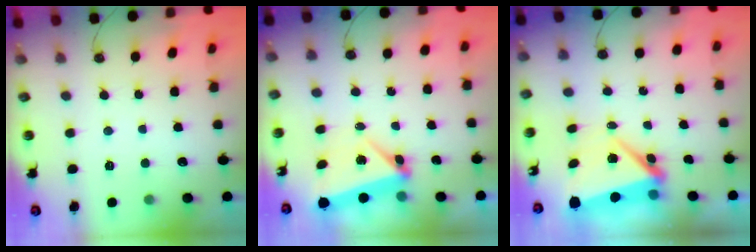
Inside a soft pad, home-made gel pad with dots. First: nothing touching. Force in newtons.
{"total": 5.9, "press": 5.8, "slide": 1.0}
{"total": 7.5, "press": 7.4, "slide": 1.3}